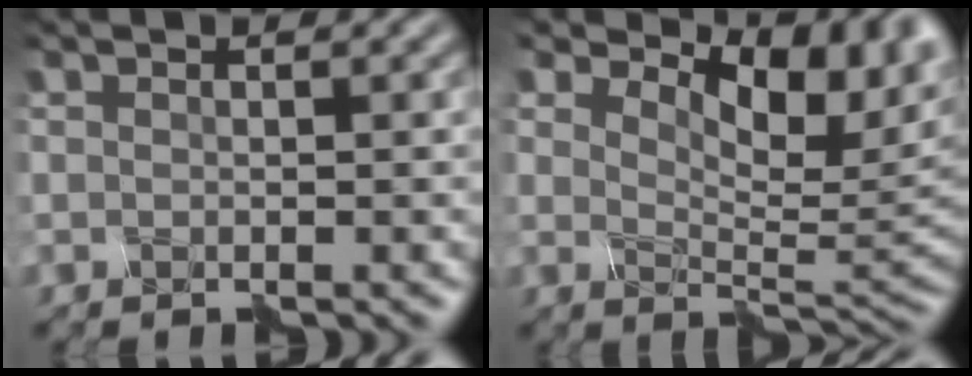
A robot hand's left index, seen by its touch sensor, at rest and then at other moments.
{"total": 10.1, "force": [4.1, 5.2, 7.6], "torque": [-0.109, 0.011, 0.061]}